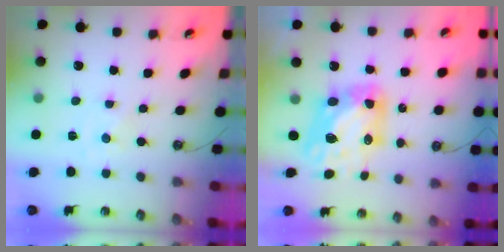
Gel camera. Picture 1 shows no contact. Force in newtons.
{"total": 10.2, "press": 10.1, "slide": 1.2}